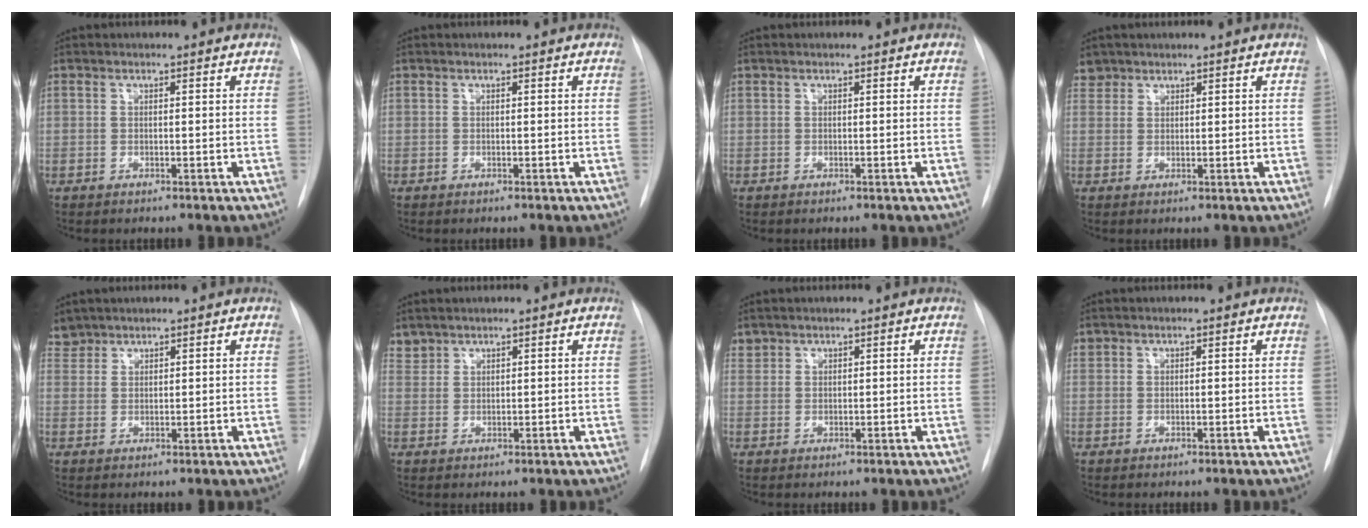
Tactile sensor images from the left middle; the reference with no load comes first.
{"total": 0.0}
{"total": 0.0}
{"total": 2.2, "force": [1.8, 1.3, -0.3], "torque": [0.012, 0.009, 0.030]}
{"total": 2.6, "force": [2.4, 0.9, -0.4], "torque": [0.010, 0.012, 0.047]}
{"total": 2.0, "force": [1.9, 0.6, -0.3], "torque": [0.005, 0.010, 0.039]}
{"total": 1.7, "force": [1.6, 0.6, -0.2], "torque": [0.005, 0.009, 0.032]}
{"total": 0.6, "force": [0.5, 0.4, 0.0], "torque": [0.001, 0.009, 0.010]}